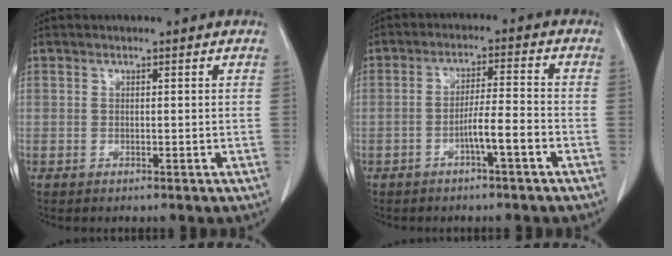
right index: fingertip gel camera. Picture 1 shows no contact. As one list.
[{"total": 5.1, "force": [-2.4, 0.0, 4.5], "torque": [-0.074, 0.008, -0.041]}]